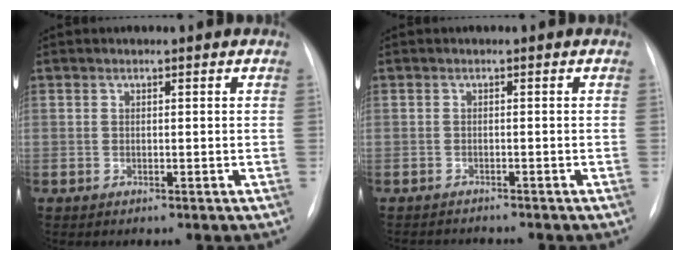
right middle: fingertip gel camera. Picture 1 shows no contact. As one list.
[{"total": 3.0, "force": [-3.0, 0.0, 0.4], "torque": [0.000, -0.011, -0.039]}]